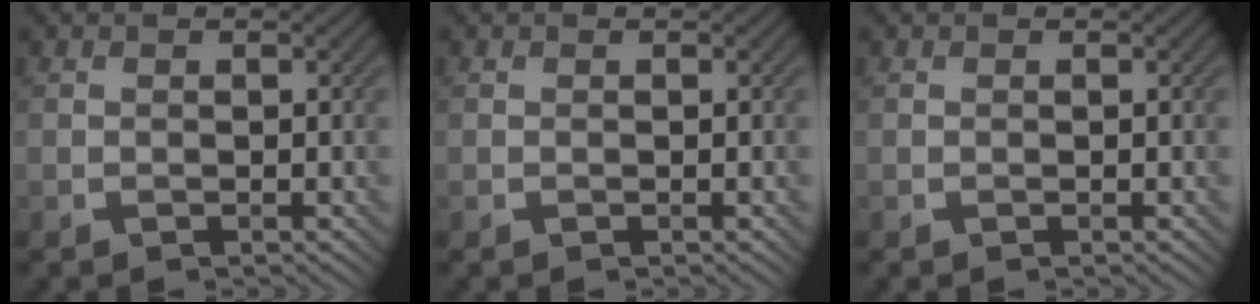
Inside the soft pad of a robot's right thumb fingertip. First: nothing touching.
{"total": 0.0}
{"total": 0.0}